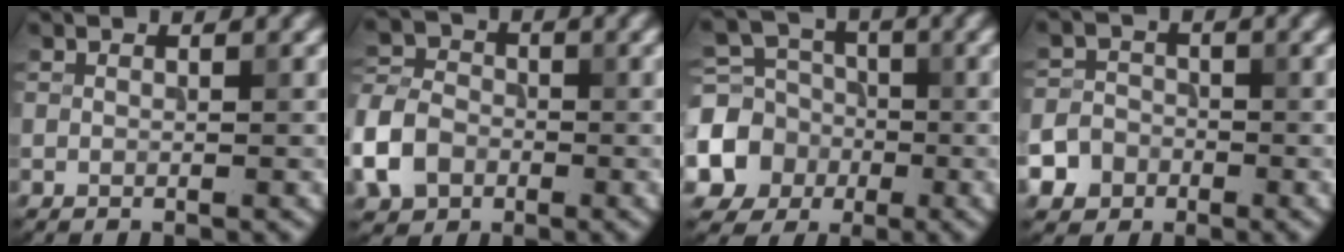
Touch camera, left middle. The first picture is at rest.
{"total": 5.7, "force": [-2.3, 4.4, 2.9], "torque": [-0.067, 0.001, -0.059]}
{"total": 6.5, "force": [-1.7, 5.9, 2.1], "torque": [-0.043, -0.007, -0.054]}
{"total": 4.9, "force": [-2.8, 3.9, 1.1], "torque": [-0.004, -0.010, -0.057]}